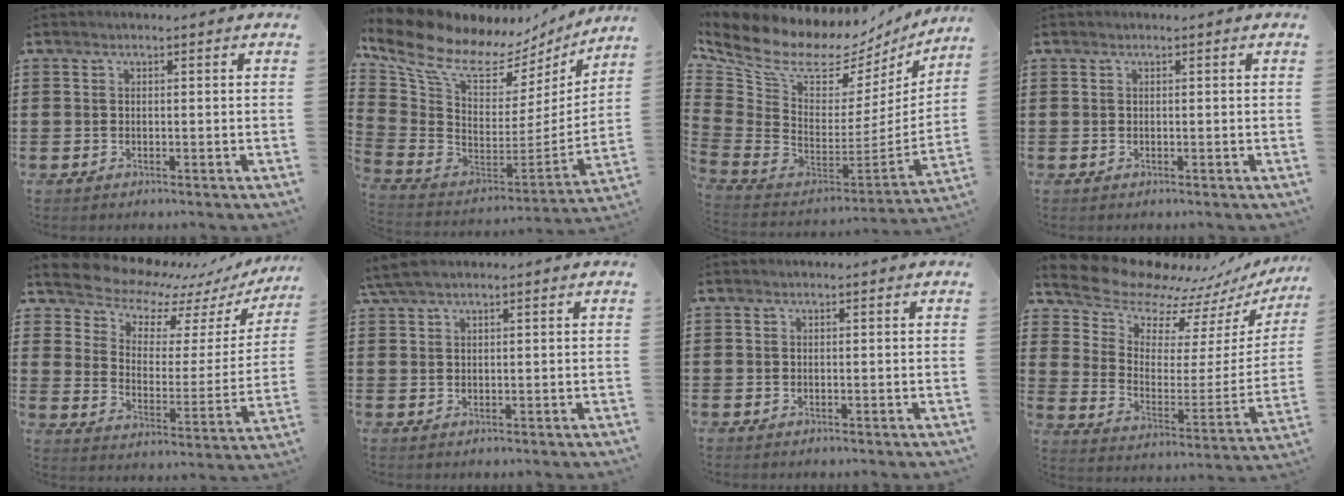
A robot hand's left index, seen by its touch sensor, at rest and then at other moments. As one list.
[{"total": 10.3, "force": [6.9, 4.9, 5.8], "torque": [-0.154, -0.047, 0.119]}, {"total": 9.2, "force": [7.0, 4.3, 4.3], "torque": [-0.140, -0.071, 0.116]}, {"total": 0.0}, {"total": 8.1, "force": [7.6, 2.5, 1.1], "torque": [-0.055, -0.069, 0.130]}, {"total": 2.7, "force": [1.9, 0.5, 1.8], "torque": [-0.040, 0.004, 0.037]}, {"total": 0.0}, {"total": 10.4, "force": [9.5, 3.6, 2.0], "torque": [-0.073, -0.084, 0.161]}]